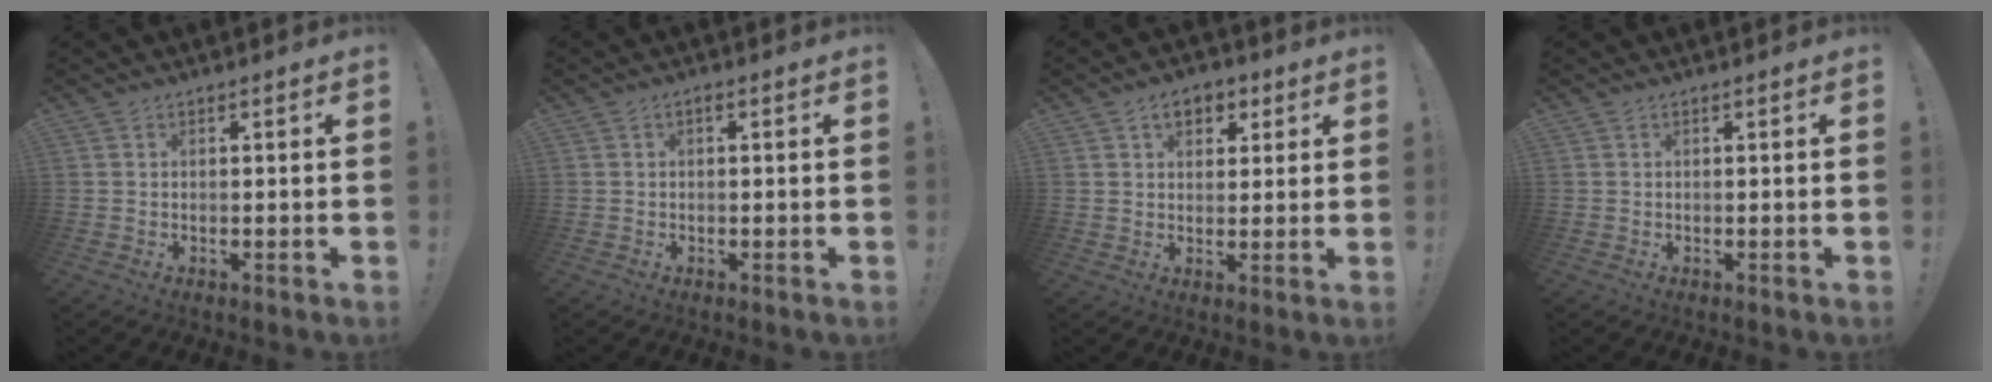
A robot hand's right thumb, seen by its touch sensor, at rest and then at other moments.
{"total": 0.8, "force": [-0.5, 0.3, 0.5], "torque": [-0.010, 0.003, -0.009]}
{"total": 6.8, "force": [2.9, 4.8, 3.9], "torque": [-0.048, -0.003, 0.052]}
{"total": 0.0}